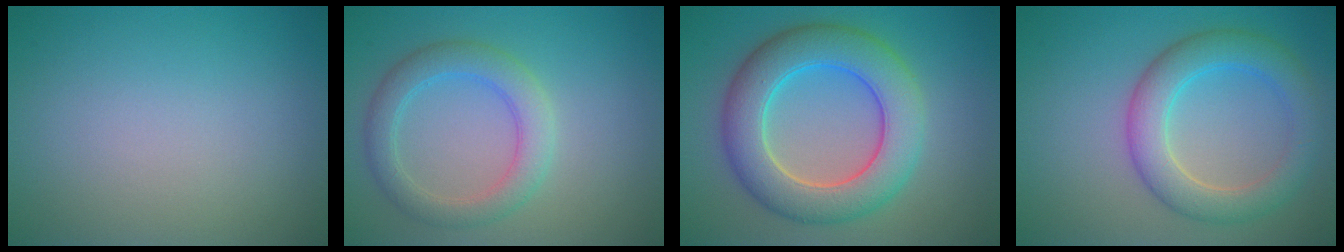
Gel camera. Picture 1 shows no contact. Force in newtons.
{"total": 3.0, "press": 3.0, "slide": 0.2}
{"total": 8.1, "press": 8.1, "slide": 0.5}
{"total": 5.2, "press": 5.2, "slide": 0.2}